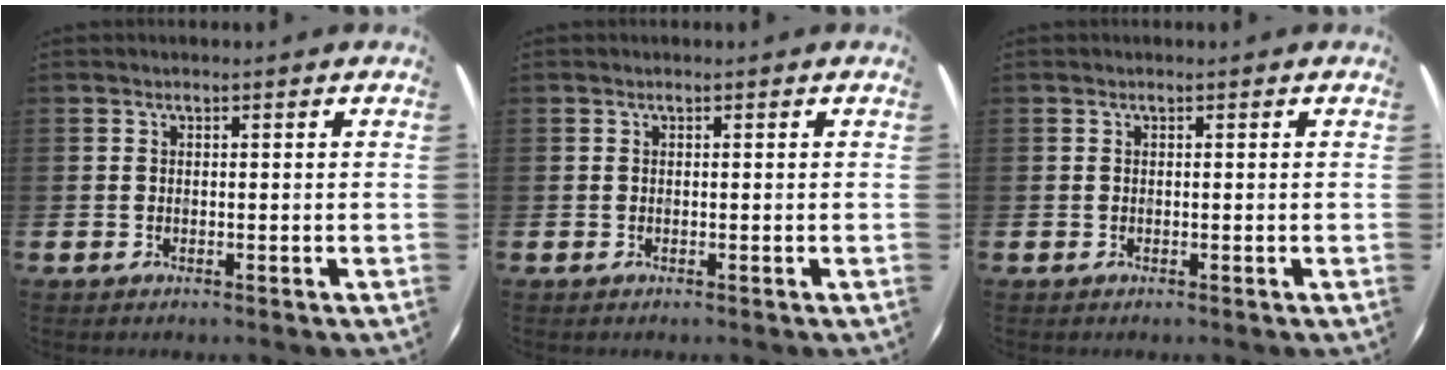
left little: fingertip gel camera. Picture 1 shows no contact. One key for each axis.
{"total": 0.0}
{"total": 0.0}